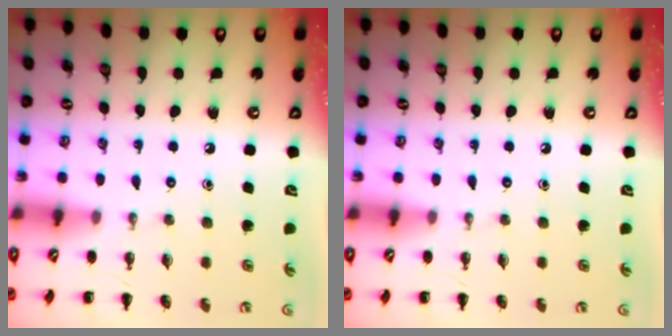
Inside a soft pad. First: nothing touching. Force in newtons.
{"total": 0.0}